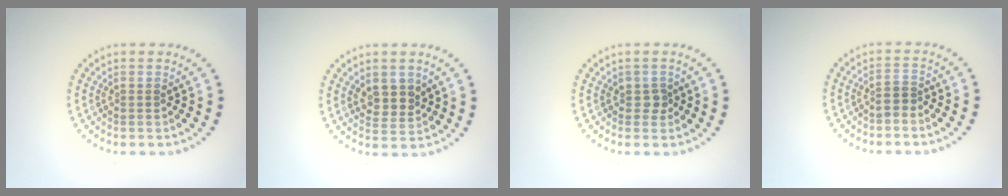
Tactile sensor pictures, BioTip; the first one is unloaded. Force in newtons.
{"total": 2.6, "press": 2.4, "slide": 1.0}
{"total": 0.9, "press": 0.8, "slide": 0.3}
{"total": 1.0, "press": 0.8, "slide": 0.7}